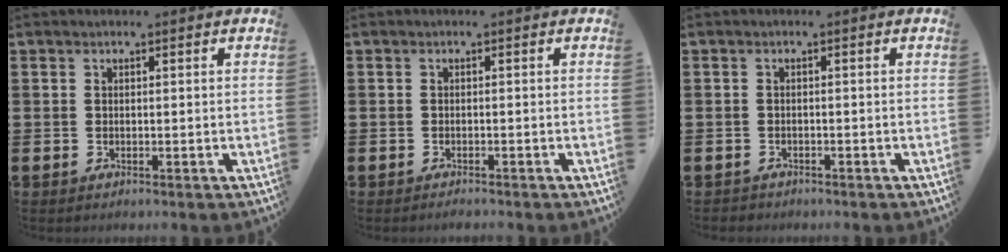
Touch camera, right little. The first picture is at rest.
{"total": 0.5, "force": [-0.5, 0.0, 0.1], "torque": [-0.003, -0.004, -0.010]}
{"total": 0.6, "force": [-0.5, 0.3, -0.1], "torque": [0.000, 0.002, -0.013]}